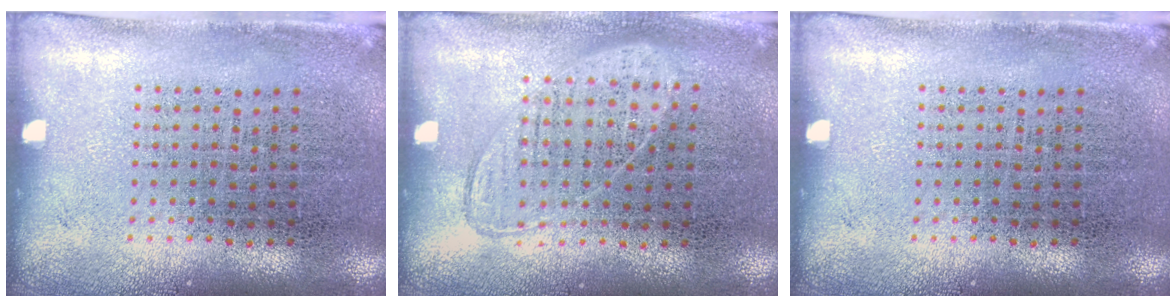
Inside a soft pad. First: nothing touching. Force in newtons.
{"total": 1.0, "press": 0.8, "slide": 0.5}
{"total": 0.0}